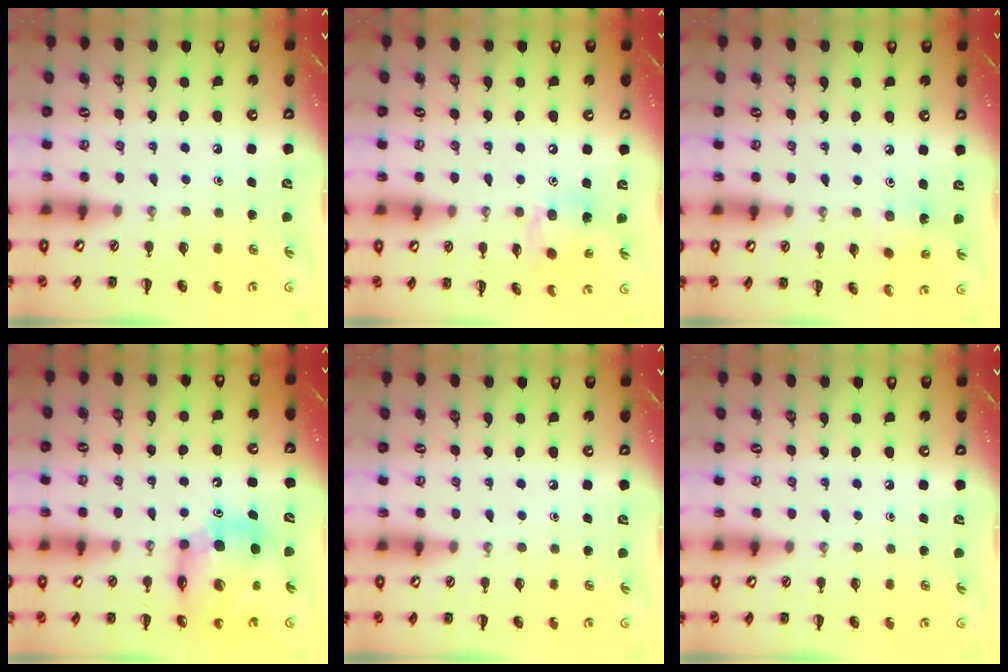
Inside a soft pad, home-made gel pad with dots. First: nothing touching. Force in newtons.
{"total": 12.0, "press": 11.6, "slide": 3.0}
{"total": 2.4, "press": 2.2, "slide": 0.8}
{"total": 12.9, "press": 12.3, "slide": 3.9}
{"total": 0.0}
{"total": 0.0}